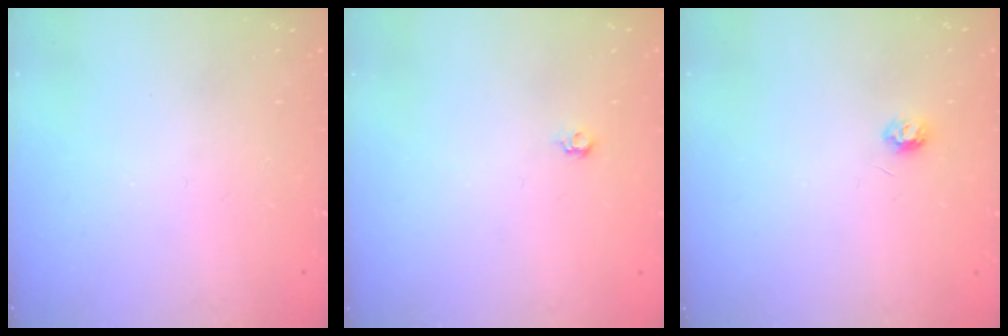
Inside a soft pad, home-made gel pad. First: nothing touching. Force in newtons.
{"total": 4.0, "press": 3.9, "slide": 0.7}
{"total": 4.3, "press": 4.3, "slide": 0.5}